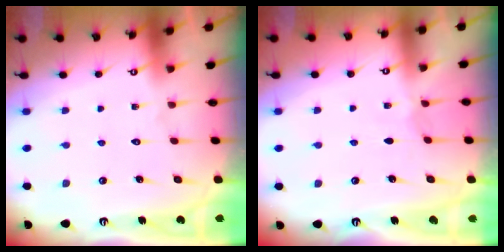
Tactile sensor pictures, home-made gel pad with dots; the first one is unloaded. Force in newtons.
{"total": 2.3, "press": 2.3, "slide": 0.4}